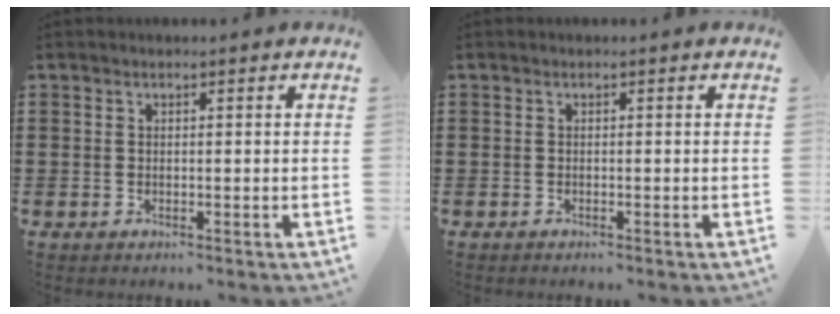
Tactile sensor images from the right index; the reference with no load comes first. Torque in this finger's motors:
{"motor_torque": [-0.76, 0.97, 0.00, 0.01]}